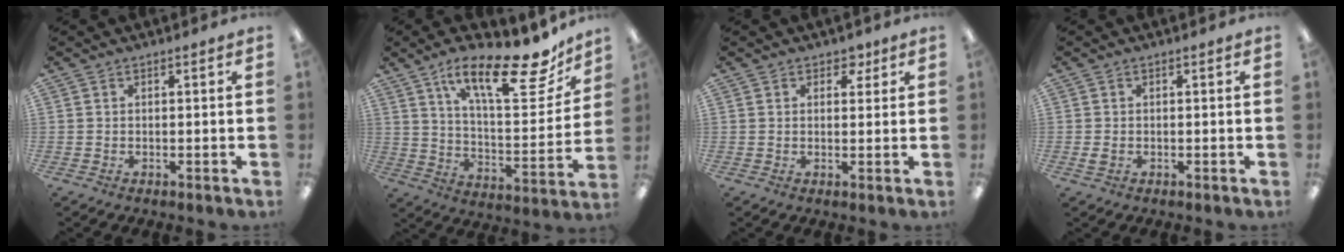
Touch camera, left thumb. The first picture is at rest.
{"total": 22.1, "force": [14.6, 6.9, 15.2], "torque": [-0.225, -0.093, 0.234]}
{"total": 3.1, "force": [1.9, 2.0, 1.2], "torque": [-0.003, -0.005, 0.031]}
{"total": 1.4, "force": [-0.3, 1.0, 0.9], "torque": [-0.015, 0.002, -0.006]}